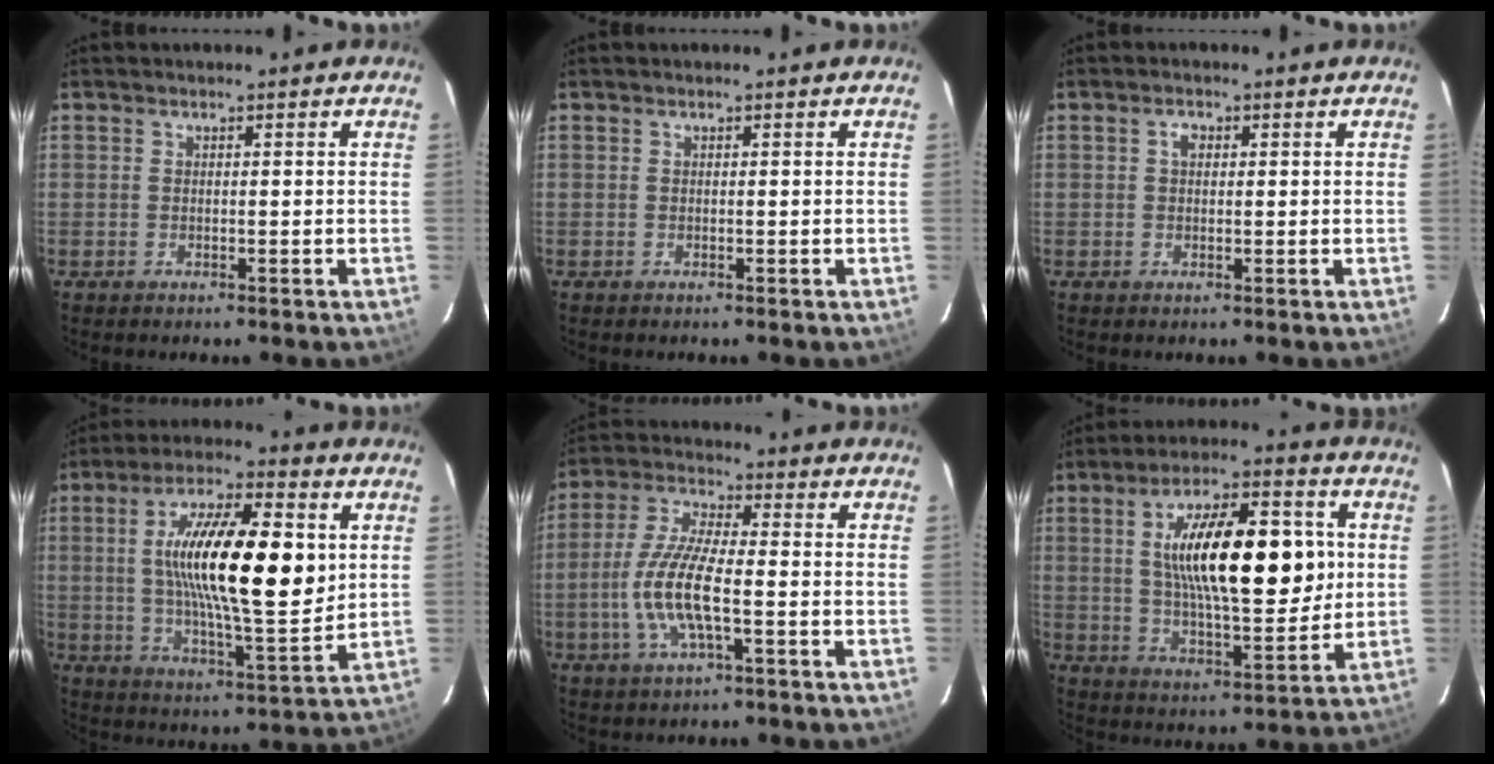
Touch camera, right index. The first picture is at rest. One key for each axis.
{"total": 0.0}
{"total": 1.6, "fx": 0.4, "fy": 1.2, "fz": 1.1, "tx": -0.018, "ty": 0.008, "tz": 0.005}
{"total": 20.5, "fx": 3.7, "fy": 5.5, "fz": 19.5, "tx": -0.338, "ty": 0.005, "tz": 0.059}
{"total": 11.4, "fx": -2.8, "fy": 2.8, "fz": 10.7, "tx": -0.228, "ty": -0.002, "tz": -0.057}
{"total": 19.7, "fx": 3.4, "fy": 7.1, "fz": 18.0, "tx": -0.302, "ty": 0.014, "tz": 0.058}